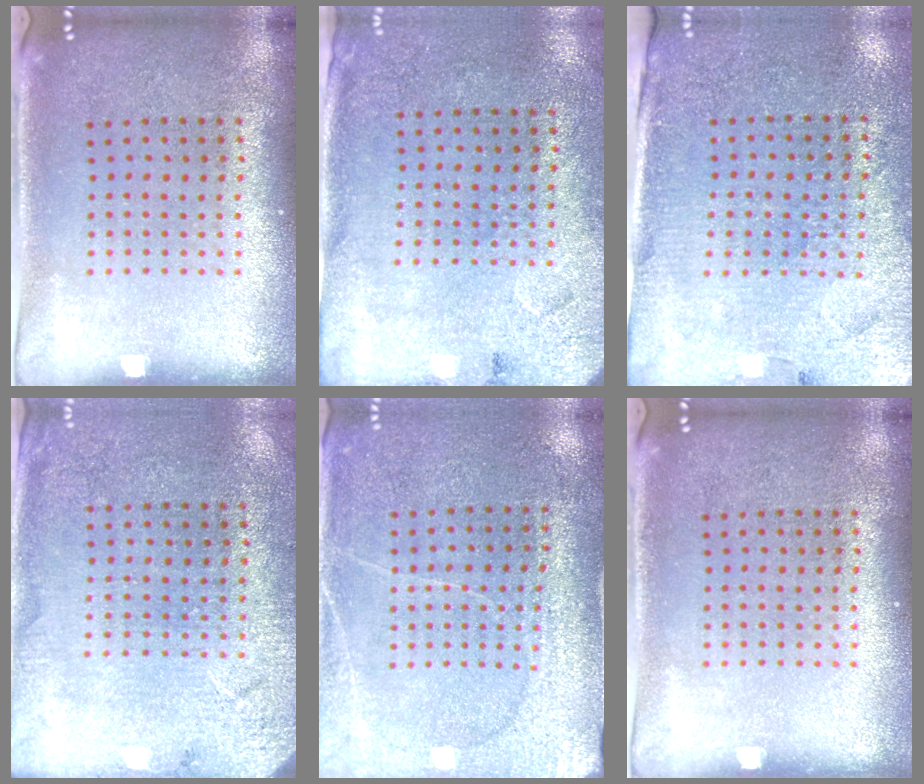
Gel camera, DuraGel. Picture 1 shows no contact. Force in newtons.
{"total": 2.7, "press": 2.2, "slide": 1.6}
{"total": 3.0, "press": 2.8, "slide": 0.9}
{"total": 2.6, "press": 2.5, "slide": 0.7}
{"total": 2.9, "press": 2.8, "slide": 0.4}
{"total": 0.0}